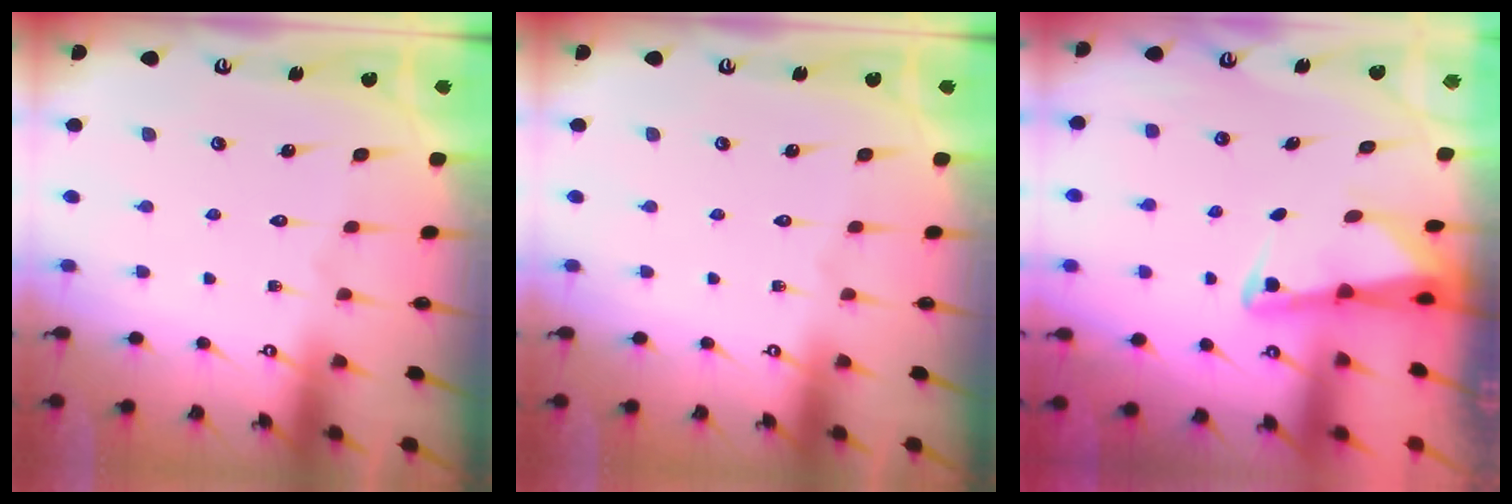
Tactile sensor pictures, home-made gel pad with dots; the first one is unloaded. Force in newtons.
{"total": 0.0}
{"total": 2.4, "press": 2.4, "slide": 0.3}